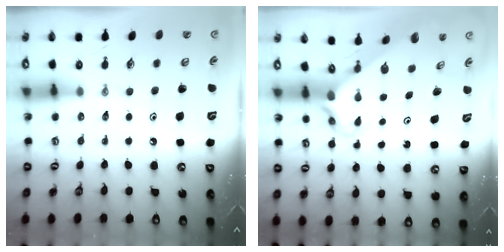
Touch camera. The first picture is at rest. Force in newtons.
{"total": 2.9, "press": 2.9, "slide": 0.2}